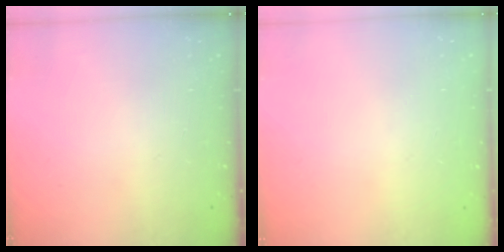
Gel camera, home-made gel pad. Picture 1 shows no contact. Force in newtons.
{"total": 0.0}